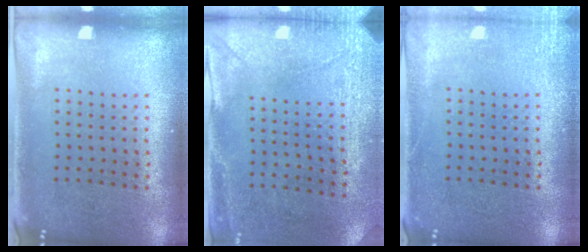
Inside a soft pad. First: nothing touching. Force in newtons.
{"total": 2.9, "press": 2.3, "slide": 1.8}
{"total": 1.9, "press": 1.9, "slide": 0.3}